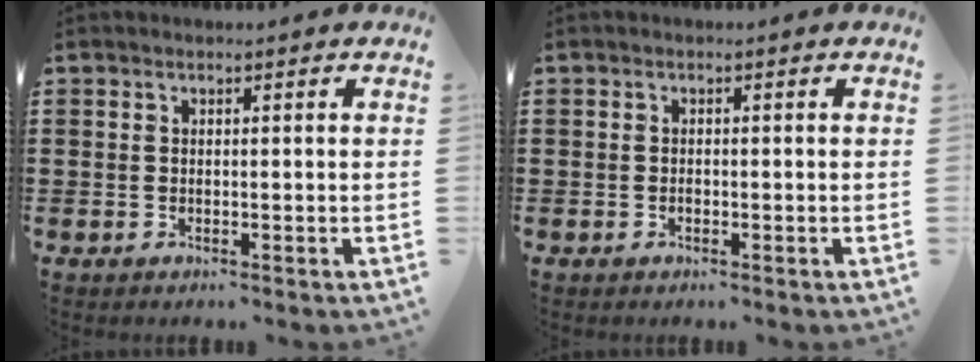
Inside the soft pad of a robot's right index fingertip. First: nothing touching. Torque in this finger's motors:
{"motor_torque": [1.17, 0.97, 0.00, -0.01]}